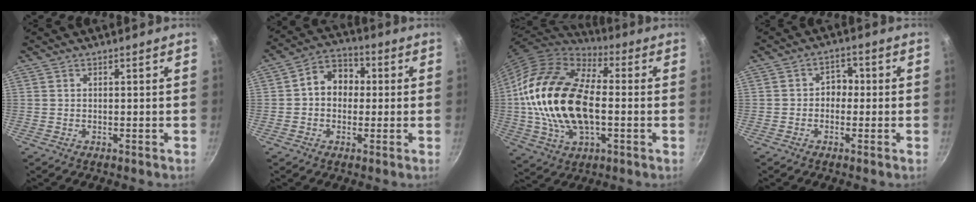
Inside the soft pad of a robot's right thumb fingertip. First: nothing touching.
{"total": 8.7, "force": [0.5, 7.0, 5.1], "torque": [-0.039, 0.023, -0.008]}
{"total": 24.0, "force": [-0.8, 13.9, 19.6], "torque": [-0.363, 0.025, -0.019]}
{"total": 3.6, "force": [-0.6, 3.0, 1.9], "torque": [0.005, 0.014, -0.017]}